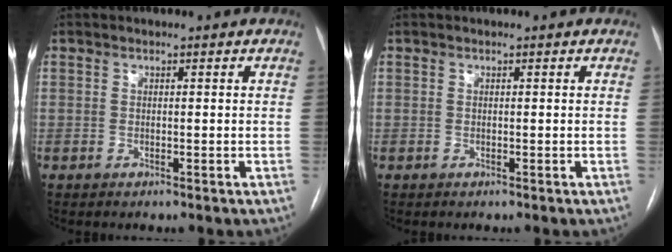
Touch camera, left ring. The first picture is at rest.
{"total": 0.0}